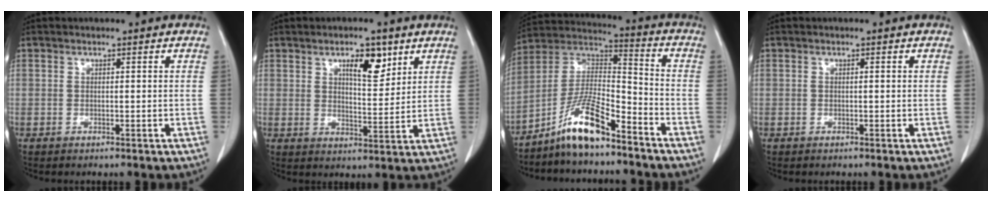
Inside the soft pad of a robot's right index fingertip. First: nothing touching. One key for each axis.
{"total": 6.4, "fx": 3.7, "fy": 2.1, "fz": 4.8, "tx": -0.077, "ty": -0.002, "tz": 0.058}
{"total": 11.2, "fx": -8.0, "fy": 1.9, "fz": 7.5, "tx": -0.157, "ty": 0.014, "tz": -0.153}
{"total": 0.0}